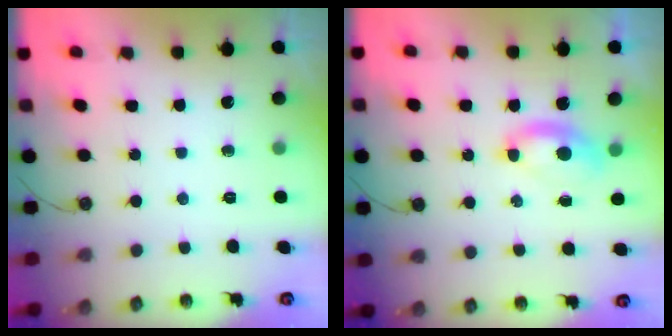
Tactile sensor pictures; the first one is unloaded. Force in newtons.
{"total": 1.5, "press": 1.4, "slide": 0.6}